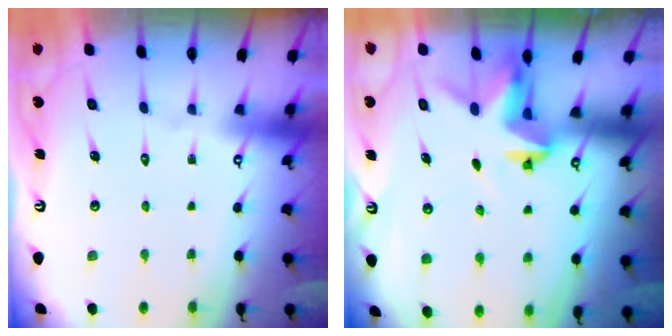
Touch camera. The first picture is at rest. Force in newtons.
{"total": 3.2, "press": 3.2, "slide": 0.1}